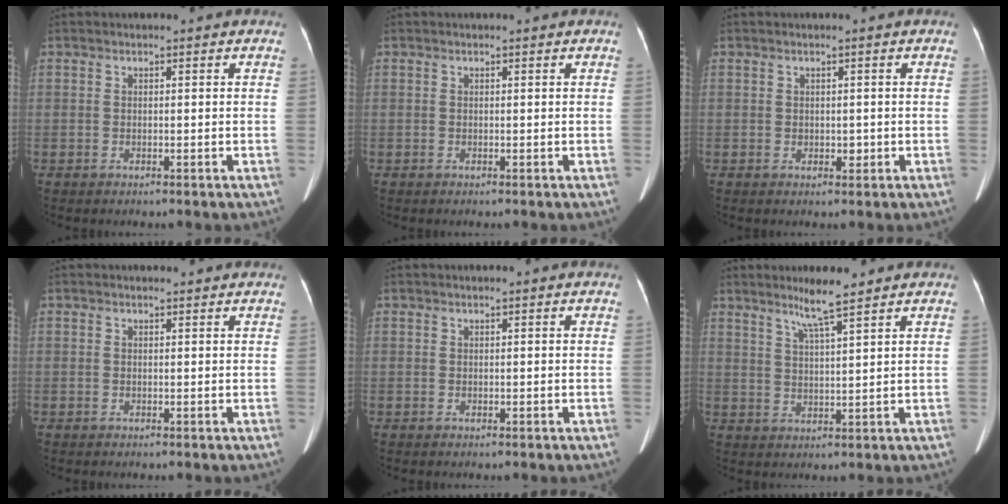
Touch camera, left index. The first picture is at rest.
{"total": 0.0}
{"total": 1.1, "force": [-0.2, 0.9, 0.7], "torque": [-0.010, -0.001, 0.001]}
{"total": 0.6, "force": [0.6, 0.3, 0.0], "torque": [-0.011, 0.008, 0.008]}
{"total": 0.0}
{"total": 5.2, "force": [3.9, -0.6, 3.4], "torque": [-0.069, -0.006, 0.073]}